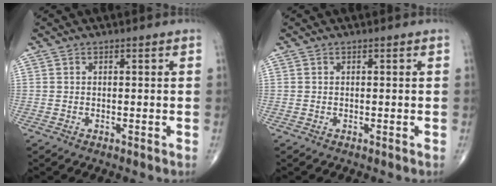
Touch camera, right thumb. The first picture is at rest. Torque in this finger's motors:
{"motor_torque": [0.00, 0.00, 0.06, 0.06, 0.03]}